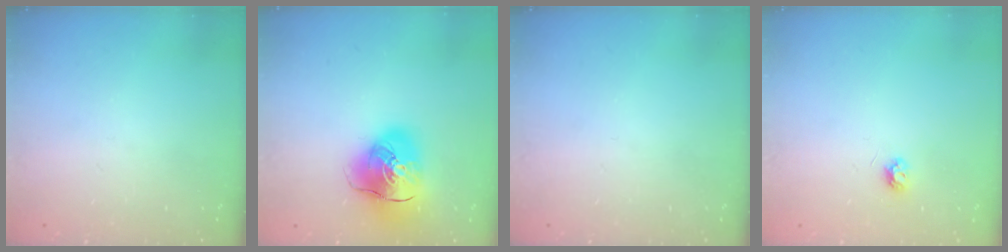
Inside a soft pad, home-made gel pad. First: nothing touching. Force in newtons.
{"total": 14.9, "press": 14.7, "slide": 2.5}
{"total": 0.0}
{"total": 4.2, "press": 4.2, "slide": 0.6}